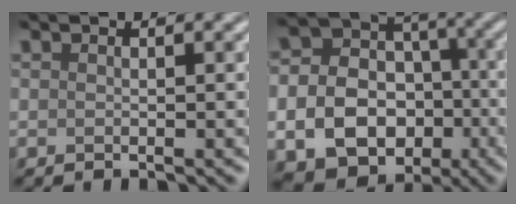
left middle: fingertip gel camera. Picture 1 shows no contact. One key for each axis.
{"total": 13.8, "fx": -4.0, "fy": 11.4, "fz": 6.6, "tx": -0.118, "ty": -0.039, "tz": -0.074}